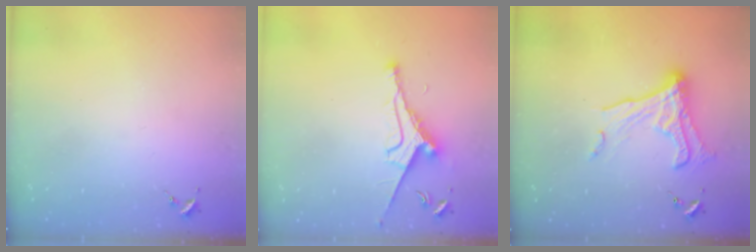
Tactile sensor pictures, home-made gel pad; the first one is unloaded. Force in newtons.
{"total": 9.1, "press": 9.0, "slide": 1.3}
{"total": 15.4, "press": 15.4, "slide": 1.3}